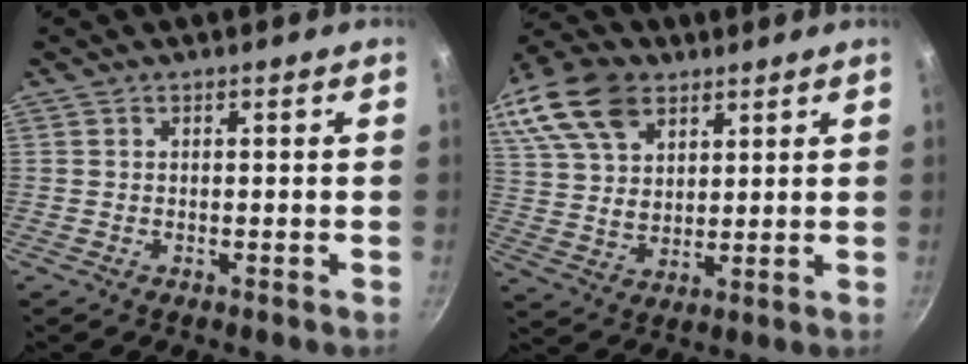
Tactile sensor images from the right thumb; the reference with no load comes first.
{"total": 22.5, "force": [11.9, 14.4, 12.5], "torque": [-0.277, 0.019, 0.224]}